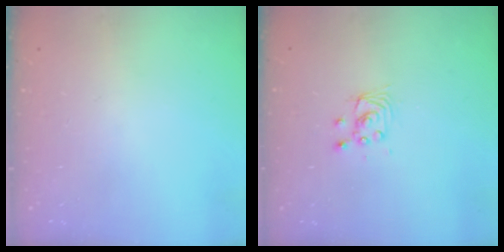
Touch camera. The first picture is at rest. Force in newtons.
{"total": 2.7, "press": 2.7, "slide": 0.2}